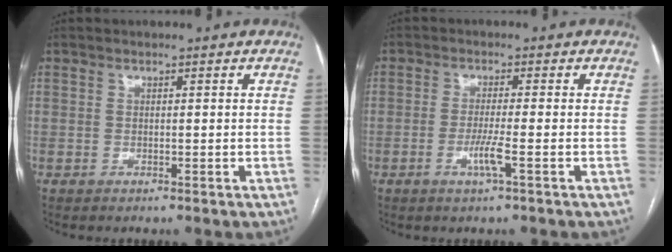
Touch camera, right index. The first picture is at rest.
{"total": 3.5, "force": [-1.4, -0.3, 3.2], "torque": [-0.065, -0.007, -0.028]}